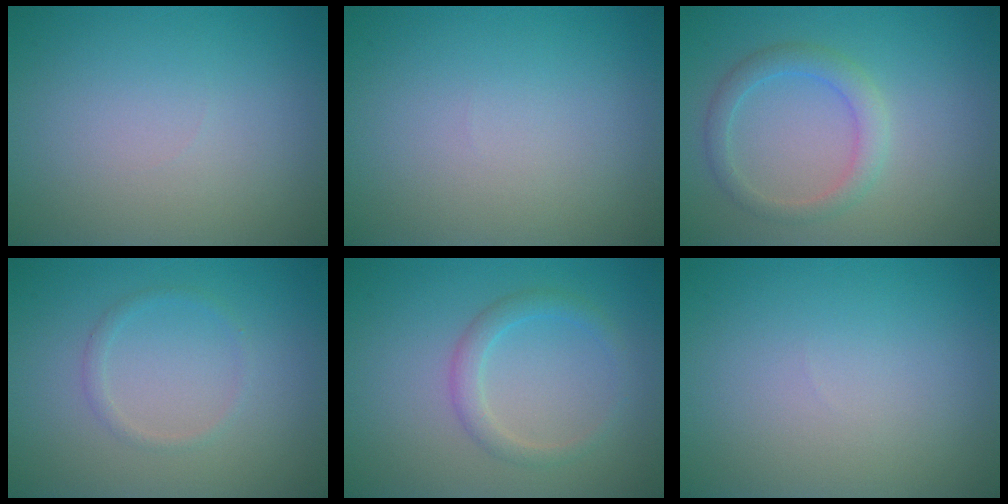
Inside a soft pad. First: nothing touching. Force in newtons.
{"total": 0.0}
{"total": 2.4, "press": 2.4, "slide": 0.1}
{"total": 1.0, "press": 1.0, "slide": 0.0}
{"total": 2.0, "press": 2.0, "slide": 0.1}
{"total": 0.0}